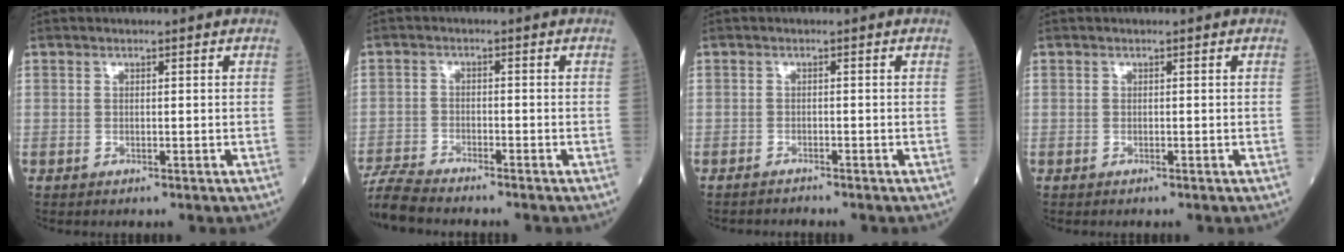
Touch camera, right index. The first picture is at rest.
{"total": 6.2, "force": [-6.0, -0.1, 1.7], "torque": [-0.031, -0.020, -0.110]}
{"total": 0.9, "force": [-0.9, 0.0, -0.2], "torque": [-0.002, -0.005, -0.016]}
{"total": 0.0}